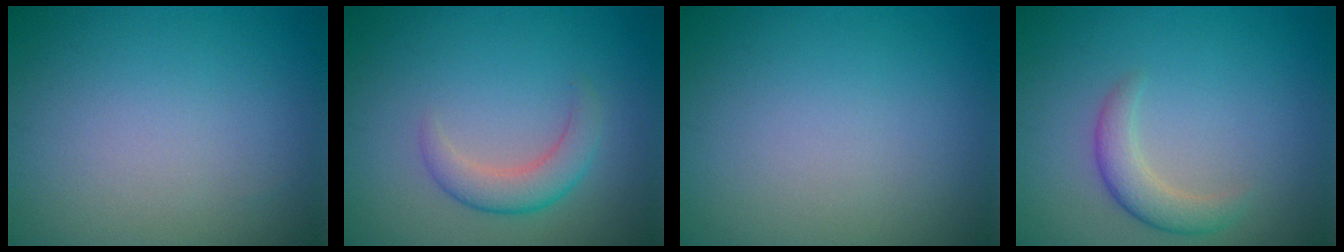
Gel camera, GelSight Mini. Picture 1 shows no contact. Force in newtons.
{"total": 2.1, "press": 2.0, "slide": 0.2}
{"total": 0.0}
{"total": 2.5, "press": 2.5, "slide": 0.2}